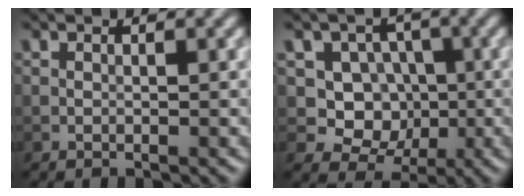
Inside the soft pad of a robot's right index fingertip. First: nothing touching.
{"total": 6.1, "force": [0.5, 5.6, 2.4], "torque": [-0.025, 0.007, -0.002]}